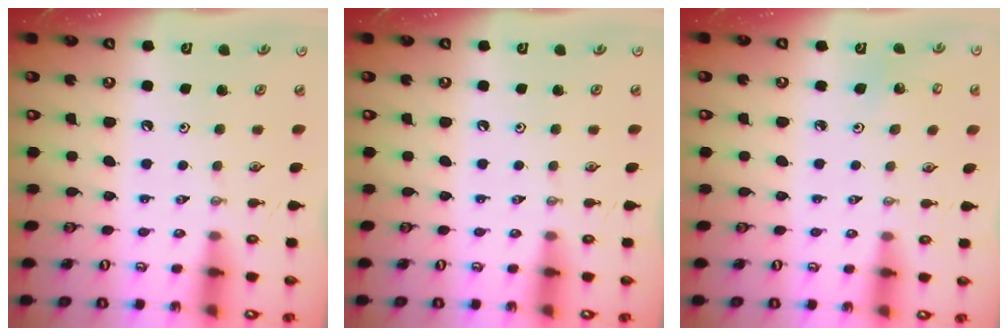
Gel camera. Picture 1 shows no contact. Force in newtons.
{"total": 0.0}
{"total": 3.4, "press": 3.2, "slide": 1.1}